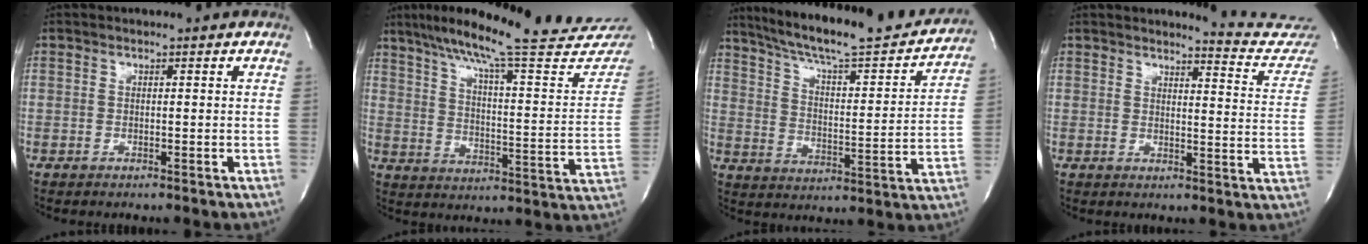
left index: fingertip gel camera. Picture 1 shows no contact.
{"total": 29.0, "force": [25.5, 1.9, 13.6], "torque": [-0.213, -0.065, 0.331]}
{"total": 24.9, "force": [22.0, 3.2, 11.2], "torque": [-0.179, -0.025, 0.303]}
{"total": 10.6, "force": [10.5, 0.2, 0.6], "torque": [0.006, -0.085, 0.098]}